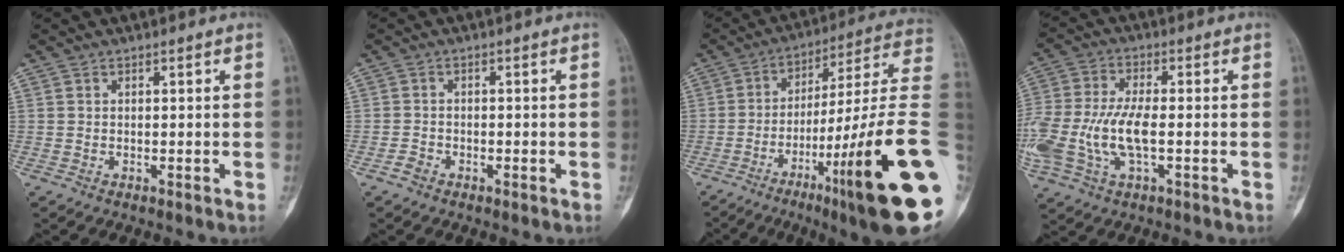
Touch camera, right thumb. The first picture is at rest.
{"total": 1.5, "force": [-1.0, 1.0, 0.4], "torque": [-0.007, 0.003, -0.024]}
{"total": 27.3, "force": [-7.6, 2.9, 26.1], "torque": [-0.338, 0.031, -0.114]}
{"total": 14.6, "force": [-2.6, 6.6, 12.8], "torque": [-0.301, 0.009, -0.047]}